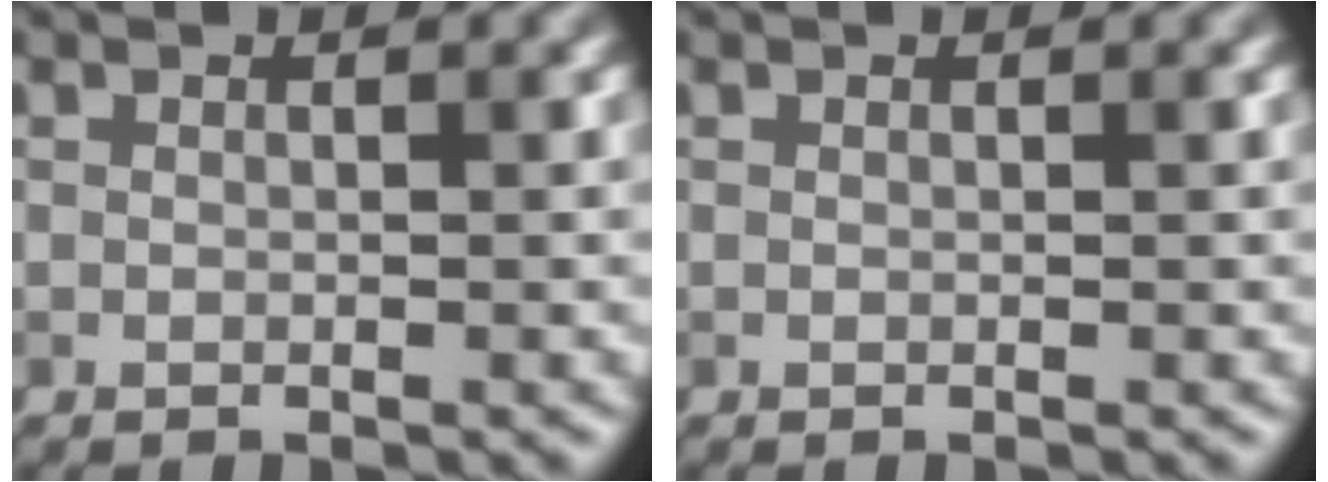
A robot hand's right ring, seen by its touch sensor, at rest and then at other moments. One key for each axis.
{"total": 0.0}